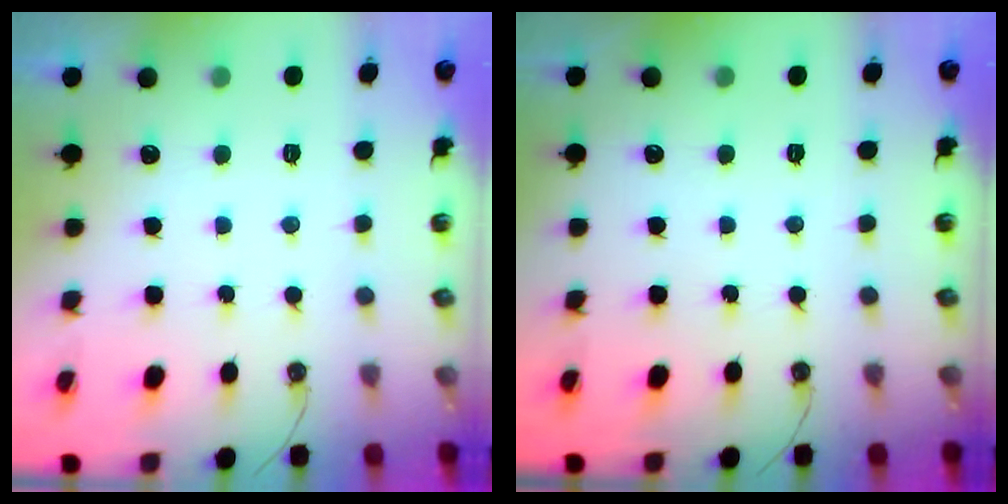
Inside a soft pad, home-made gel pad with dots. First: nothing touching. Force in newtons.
{"total": 0.0}